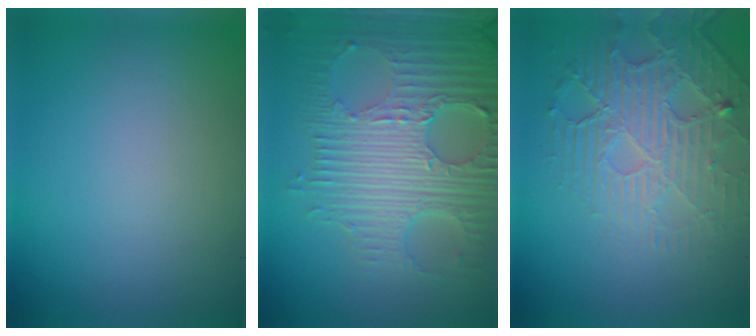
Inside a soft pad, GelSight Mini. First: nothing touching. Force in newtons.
{"total": 8.1, "press": 5.8, "slide": 5.7}
{"total": 4.4, "press": 4.0, "slide": 1.7}